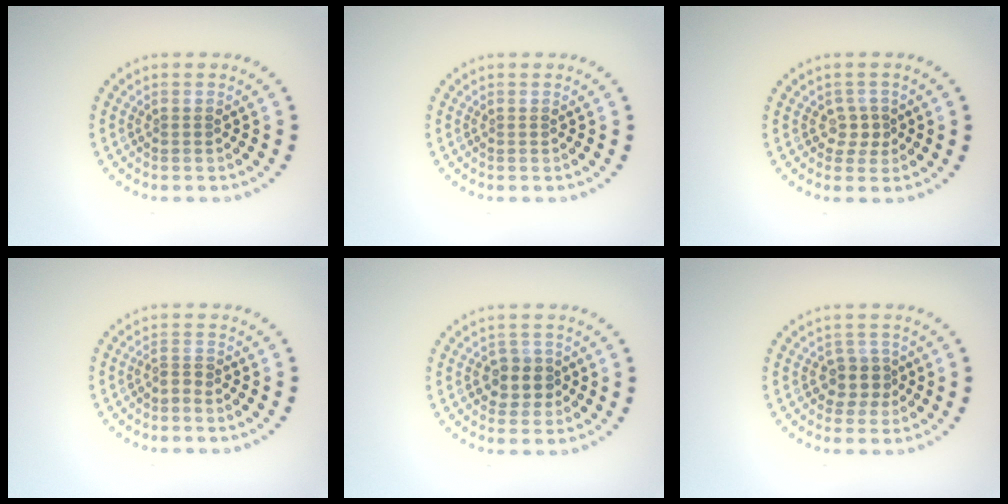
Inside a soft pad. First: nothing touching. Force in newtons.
{"total": 0.0}
{"total": 1.8, "press": 1.4, "slide": 1.1}
{"total": 1.0, "press": 0.4, "slide": 0.9}
{"total": 2.7, "press": 2.6, "slide": 0.9}
{"total": 2.4, "press": 2.0, "slide": 1.3}